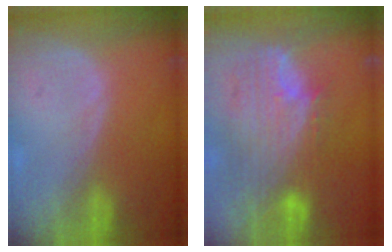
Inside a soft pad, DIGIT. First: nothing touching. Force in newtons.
{"total": 11.9, "press": 10.2, "slide": 6.2}